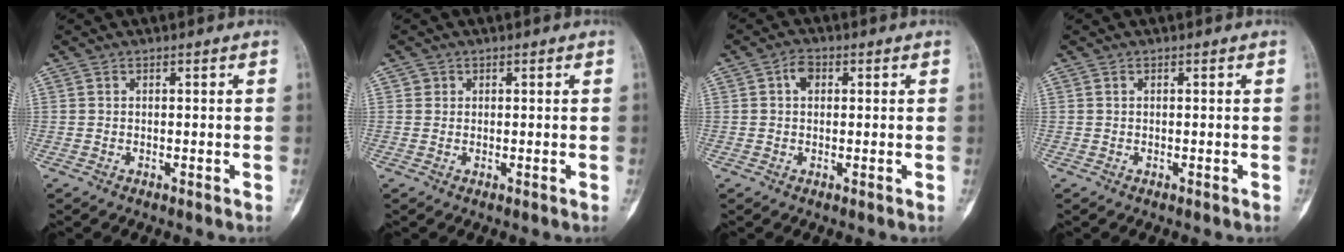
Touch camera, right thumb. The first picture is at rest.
{"total": 1.3, "force": [0.4, 1.3, 0.1], "torque": [0.010, 0.001, 0.003]}
{"total": 2.8, "force": [0.7, 2.0, 1.9], "torque": [-0.025, 0.008, 0.008]}
{"total": 0.0}